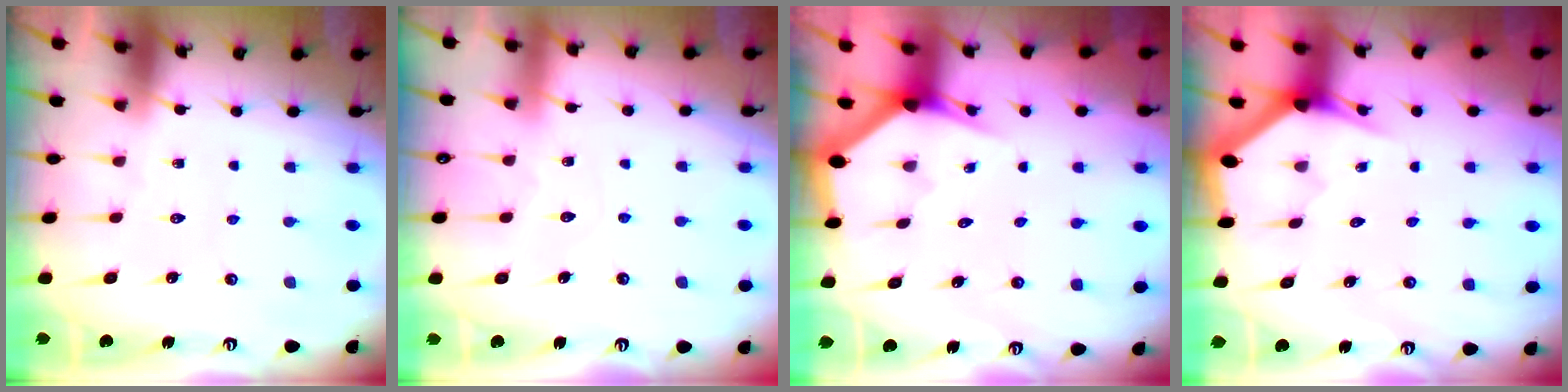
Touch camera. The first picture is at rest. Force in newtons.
{"total": 4.3, "press": 4.3, "slide": 0.3}
{"total": 2.6, "press": 2.6, "slide": 0.2}
{"total": 3.2, "press": 3.2, "slide": 0.1}